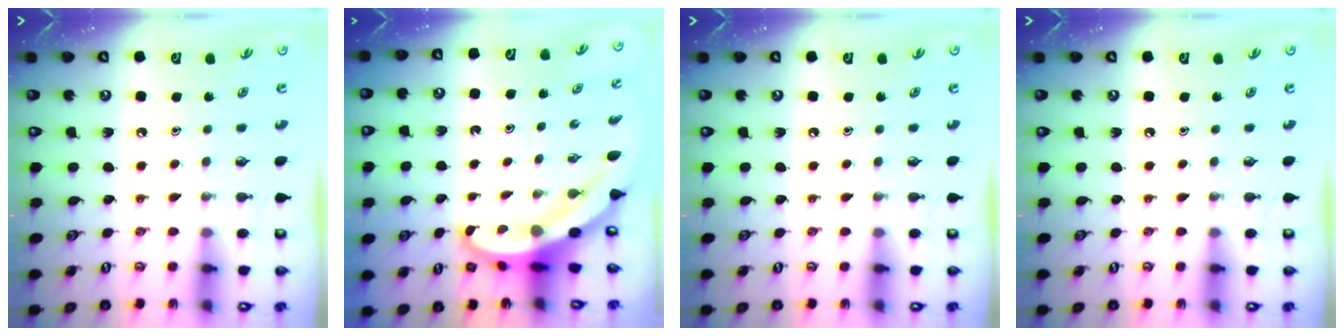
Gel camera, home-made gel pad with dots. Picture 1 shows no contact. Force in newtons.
{"total": 6.2, "press": 6.1, "slide": 0.6}
{"total": 0.0}
{"total": 0.0}